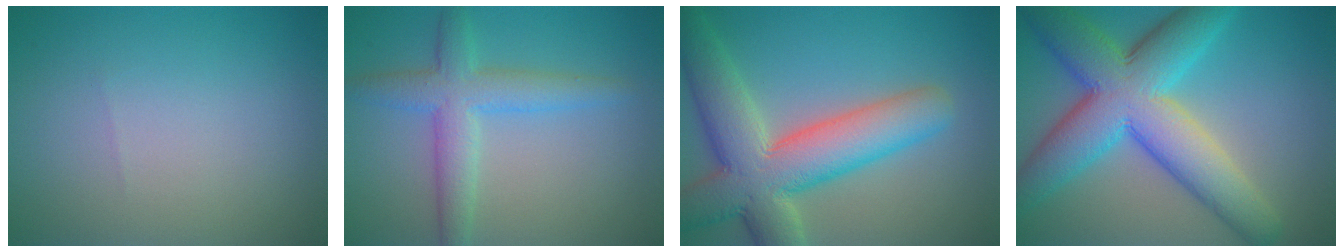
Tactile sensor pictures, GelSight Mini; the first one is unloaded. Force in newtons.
{"total": 4.5, "press": 4.5, "slide": 0.1}
{"total": 10.1, "press": 10.1, "slide": 0.7}
{"total": 11.1, "press": 11.1, "slide": 0.4}